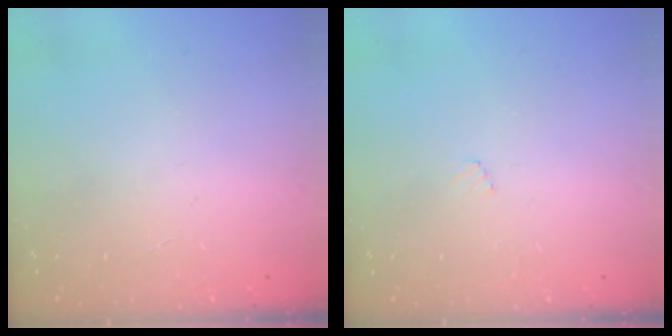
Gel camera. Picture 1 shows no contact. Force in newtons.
{"total": 3.6, "press": 3.6, "slide": 0.3}